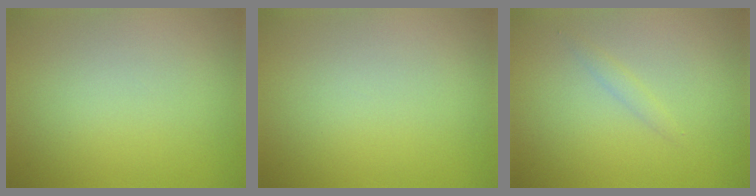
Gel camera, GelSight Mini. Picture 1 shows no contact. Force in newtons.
{"total": 0.0}
{"total": 0.9, "press": 0.9, "slide": 0.1}